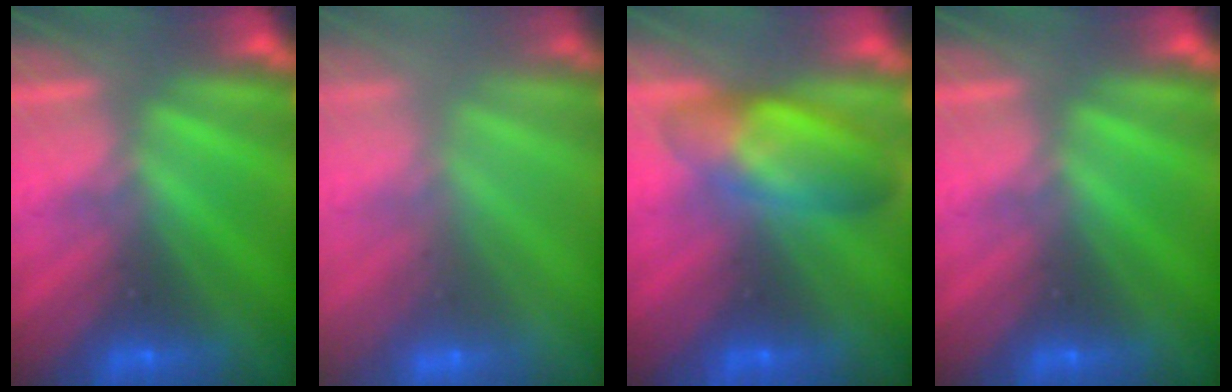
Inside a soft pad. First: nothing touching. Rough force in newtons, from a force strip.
{"total": 2.4}
{"total": 6.9}
{"total": 0.0}